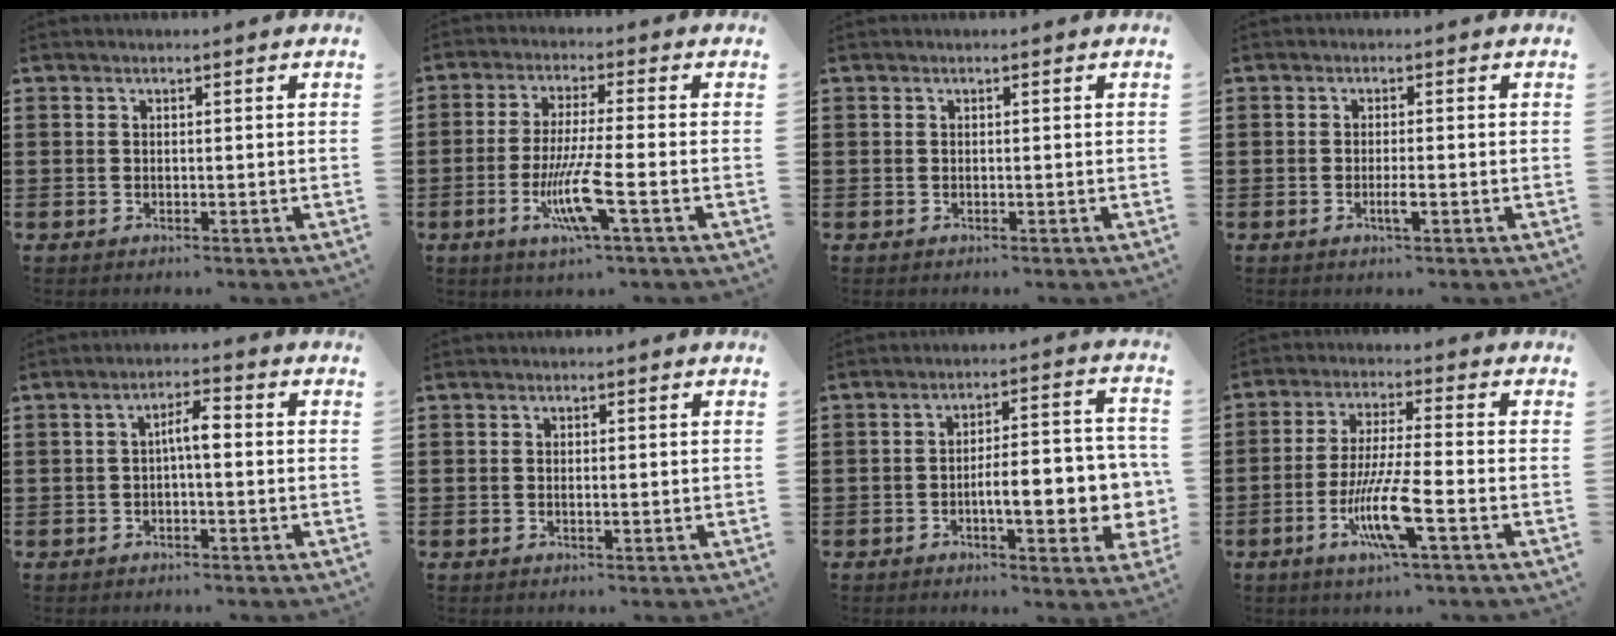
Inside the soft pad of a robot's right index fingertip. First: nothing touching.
{"total": 8.6, "force": [-3.0, 0.6, 8.0], "torque": [-0.165, -0.019, -0.059]}
{"total": 0.0}
{"total": 2.2, "force": [-0.8, 0.3, 2.0], "torque": [-0.043, -0.002, -0.015]}
{"total": 3.6, "force": [-0.3, 0.9, 3.5], "torque": [-0.065, 0.010, -0.009]}
{"total": 0.5, "force": [0.1, 0.2, 0.5], "torque": [-0.011, 0.000, 0.001]}
{"total": 9.7, "force": [-2.4, 3.2, 8.9], "torque": [-0.124, -0.003, -0.043]}
{"total": 9.7, "force": [-3.9, 1.0, 8.8], "torque": [-0.182, -0.015, -0.077]}